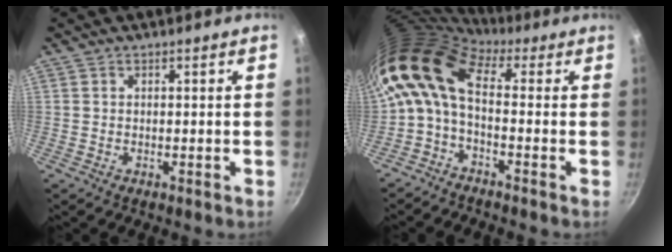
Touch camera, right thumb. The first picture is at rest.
{"total": 11.9, "force": [0.7, 6.6, 9.9], "torque": [-0.207, 0.027, -0.006]}